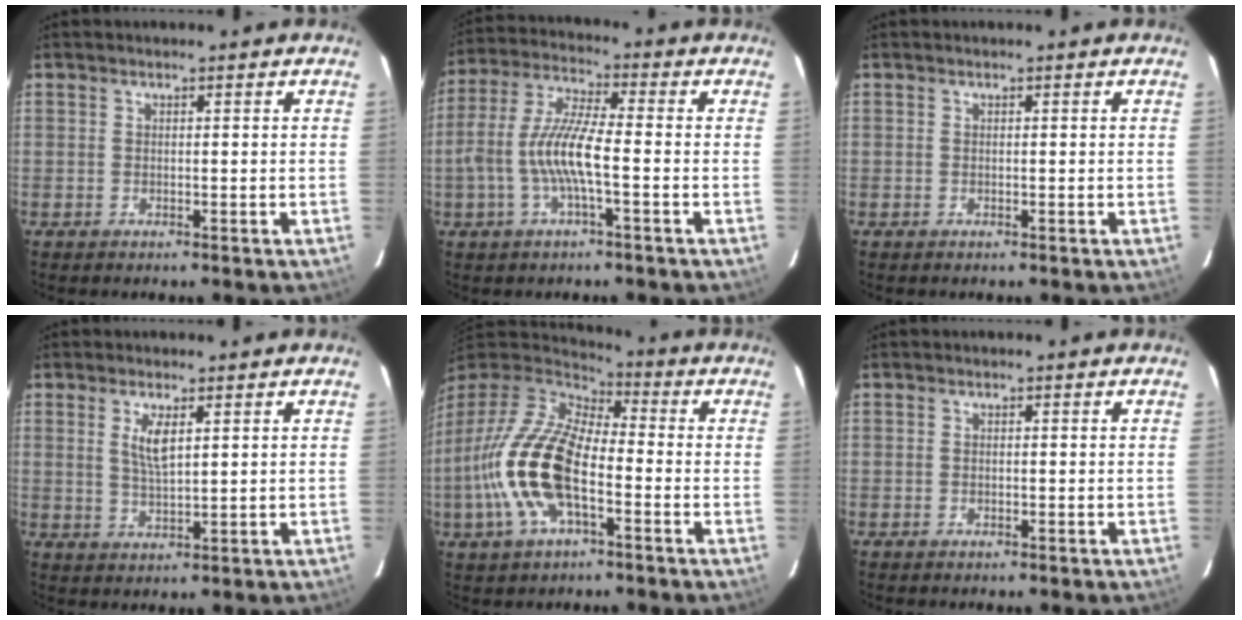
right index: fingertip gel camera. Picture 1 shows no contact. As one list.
[{"total": 10.2, "force": [-2.6, 1.9, 9.7], "torque": [-0.209, 0.003, -0.048]}, {"total": 0.0}, {"total": 4.5, "force": [1.7, 1.4, 4.0], "torque": [-0.075, -0.002, 0.035]}, {"total": 19.0, "force": [-5.2, 8.6, 16.1], "torque": [-0.334, -0.016, -0.105]}, {"total": 0.5, "force": [-0.2, 0.5, 0.1], "torque": [-0.002, 0.000, -0.004]}]